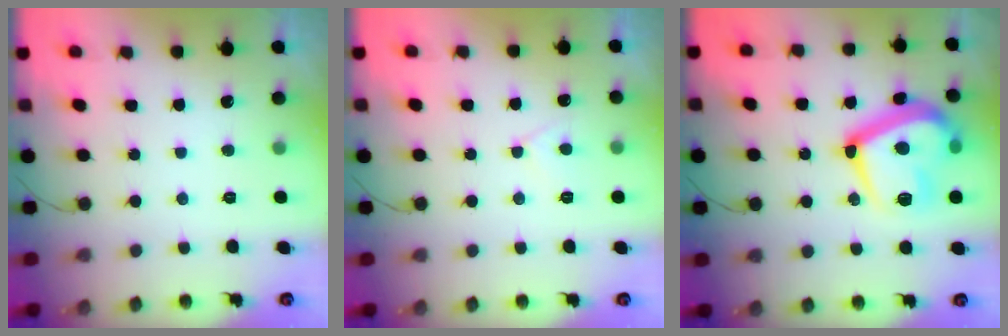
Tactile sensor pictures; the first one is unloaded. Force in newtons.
{"total": 4.1, "press": 4.0, "slide": 0.5}
{"total": 20.6, "press": 20.5, "slide": 1.7}